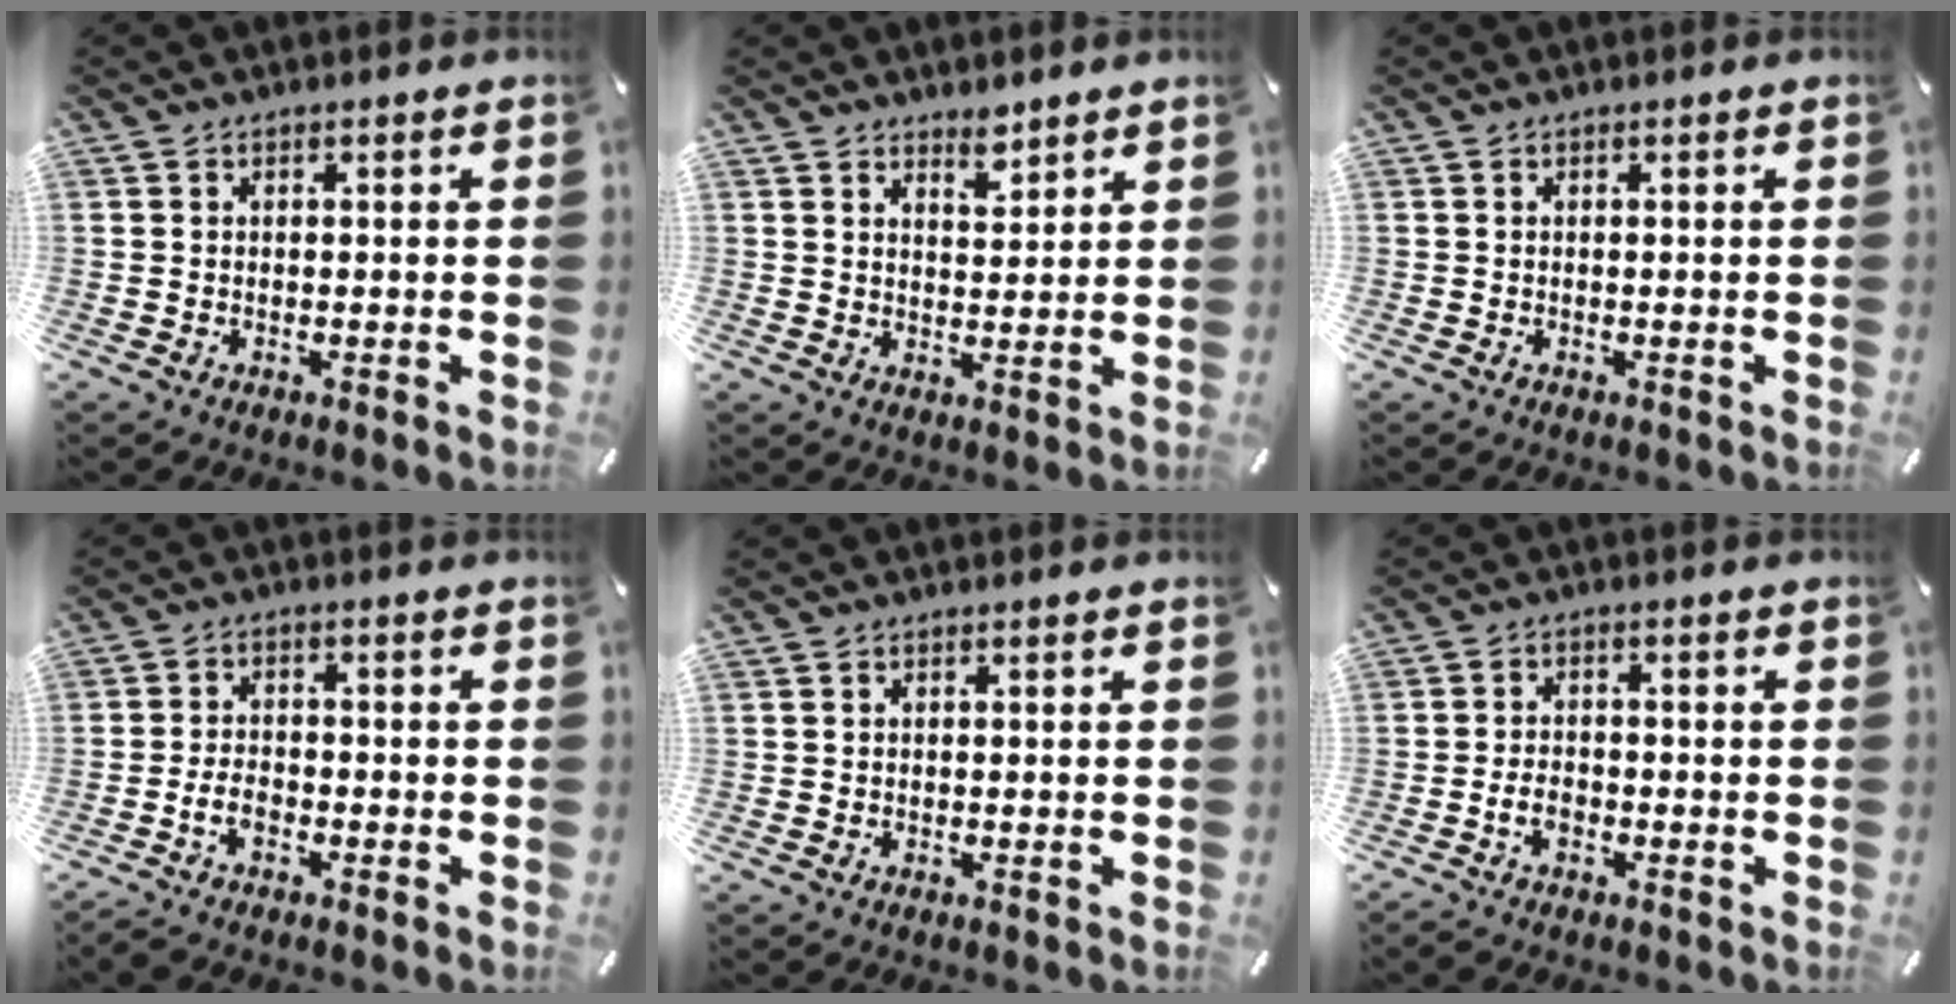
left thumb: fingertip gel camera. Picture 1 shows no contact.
{"total": 4.1, "force": [3.6, 1.6, 0.9], "torque": [-0.001, -0.026, 0.063]}
{"total": 0.0}
{"total": 4.4, "force": [-2.3, 2.2, 3.1], "torque": [-0.071, 0.006, -0.046]}
{"total": 0.0}
{"total": 3.8, "force": [-1.7, 2.2, 2.6], "torque": [-0.051, 0.007, -0.032]}